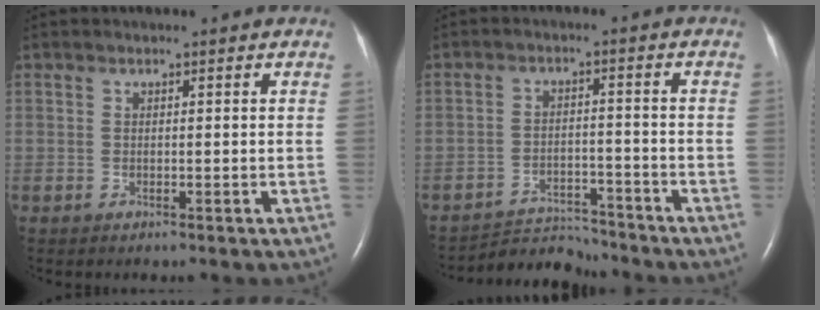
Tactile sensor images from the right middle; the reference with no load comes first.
{"total": 6.1, "force": [-6.0, 0.5, -1.2], "torque": [0.015, 0.003, -0.100]}